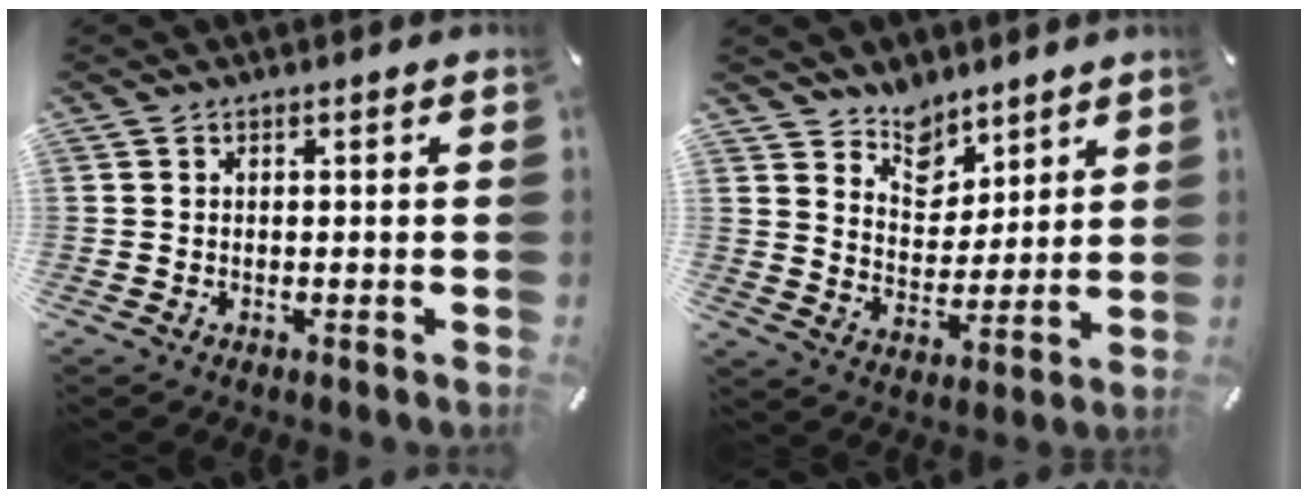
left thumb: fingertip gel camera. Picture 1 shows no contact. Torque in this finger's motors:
{"motor_torque": [1.89, 1.78, 0.93, -0.84, 0.15]}